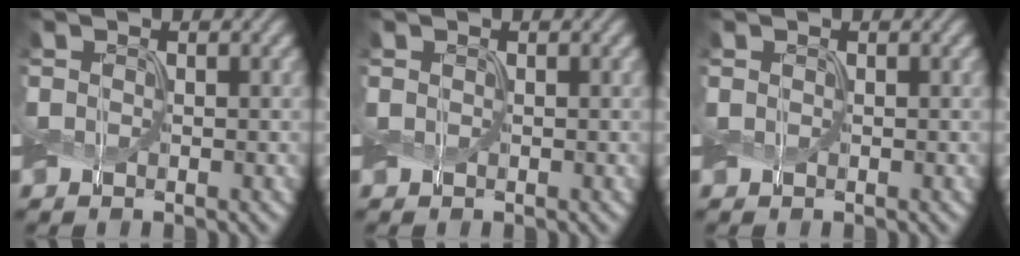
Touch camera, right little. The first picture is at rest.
{"total": 0.0}
{"total": 0.0}